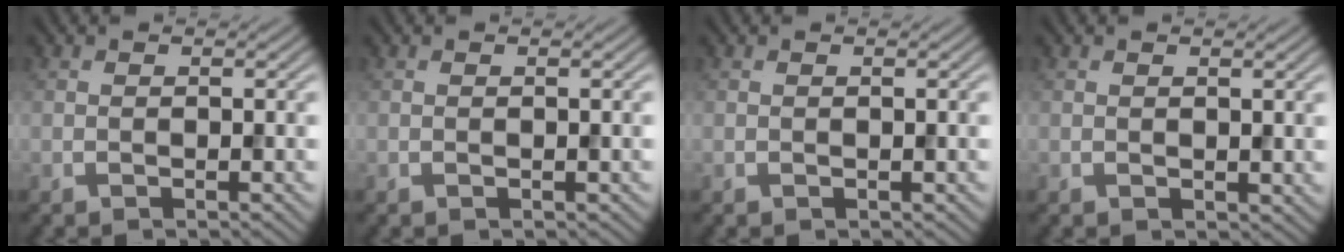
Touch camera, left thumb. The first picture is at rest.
{"total": 0.0}
{"total": 0.0}
{"total": 0.7, "force": [0.5, 0.4, 0.1], "torque": [-0.003, -0.005, 0.011]}